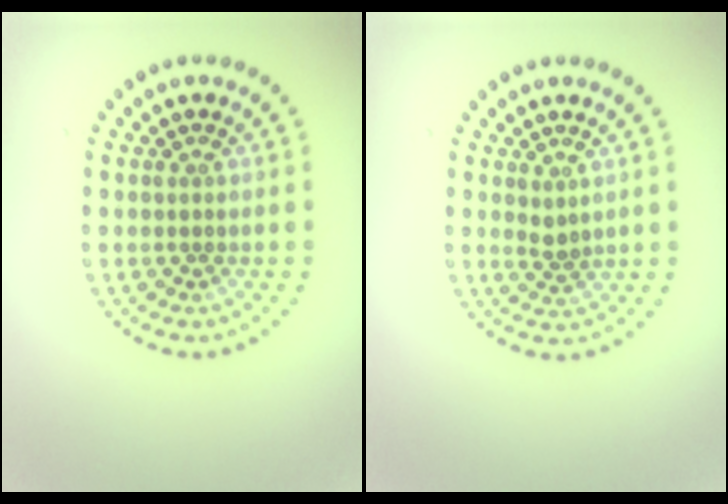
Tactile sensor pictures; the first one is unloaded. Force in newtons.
{"total": 1.2, "press": 1.0, "slide": 0.6}